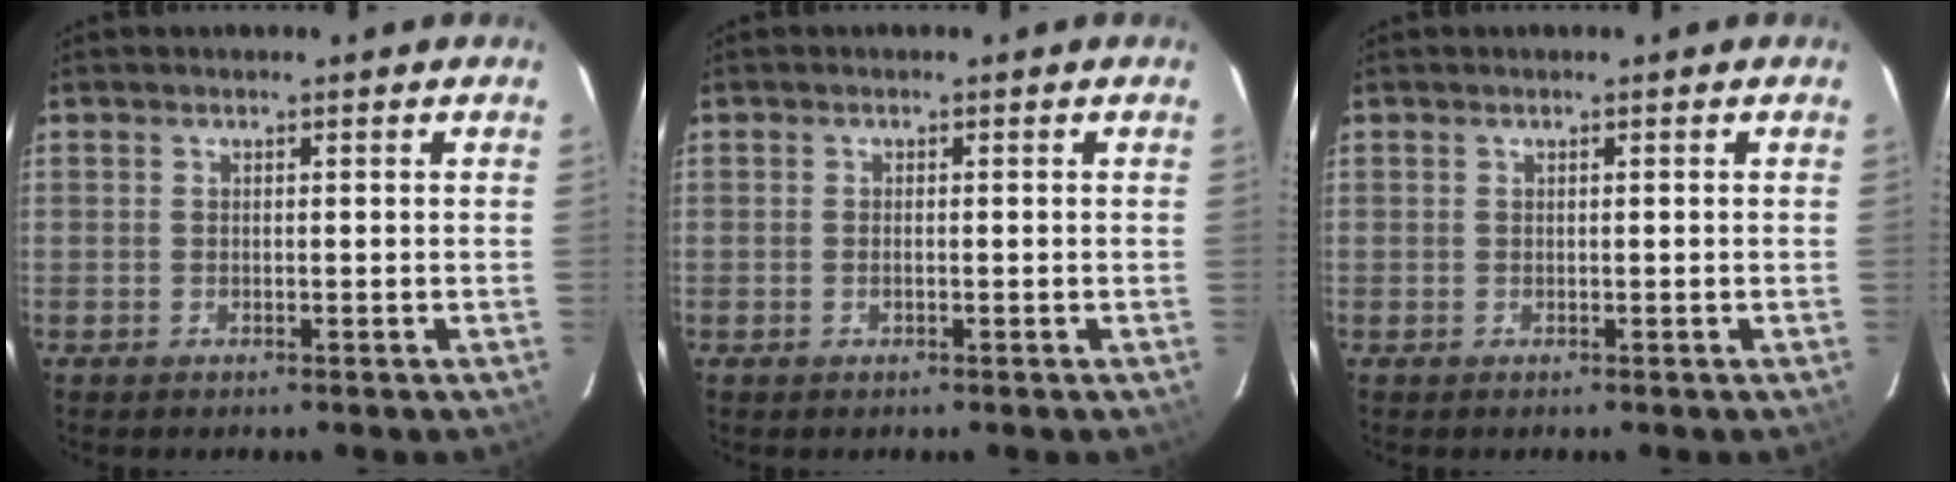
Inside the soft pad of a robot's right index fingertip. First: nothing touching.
{"total": 0.8, "force": [-0.2, 0.3, 0.7], "torque": [-0.015, 0.000, -0.004]}
{"total": 0.0}